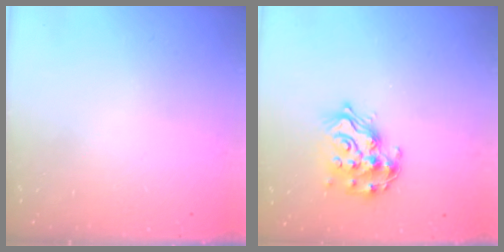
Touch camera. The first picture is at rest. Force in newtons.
{"total": 14.9, "press": 14.9, "slide": 1.0}